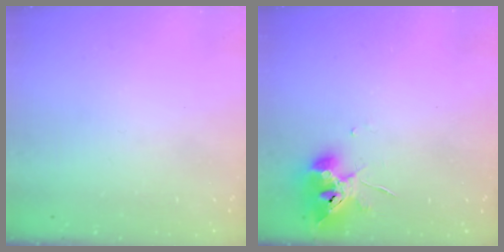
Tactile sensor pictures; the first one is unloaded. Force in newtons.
{"total": 9.8, "press": 9.7, "slide": 1.3}